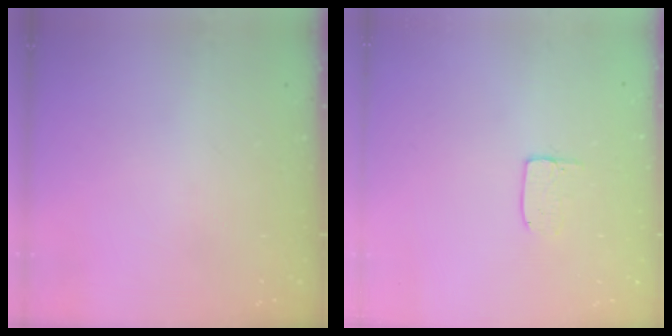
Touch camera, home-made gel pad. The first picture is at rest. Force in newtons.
{"total": 5.2, "press": 5.2, "slide": 0.4}